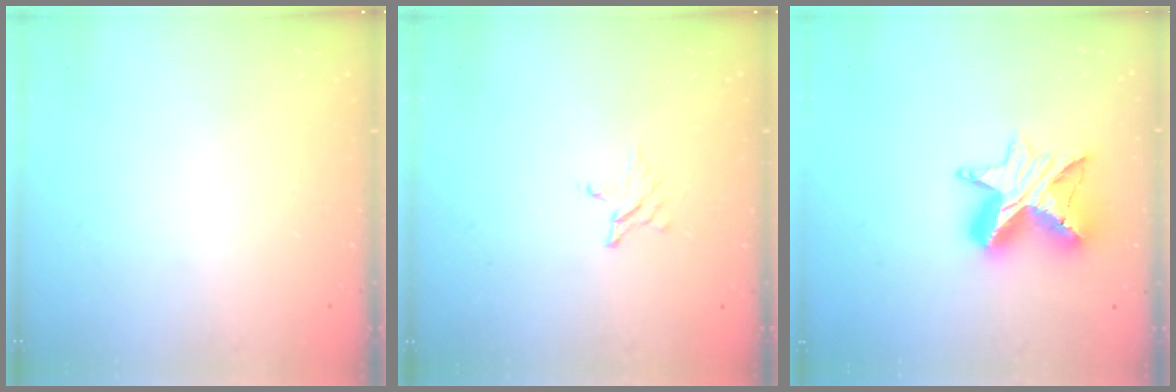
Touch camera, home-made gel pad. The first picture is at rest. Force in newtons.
{"total": 2.5, "press": 2.5, "slide": 0.2}
{"total": 12.1, "press": 12.1, "slide": 1.0}